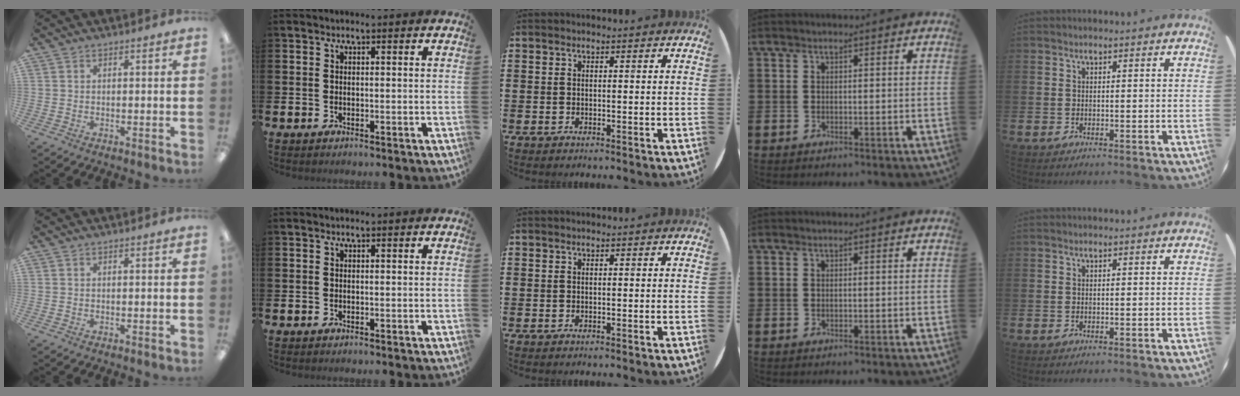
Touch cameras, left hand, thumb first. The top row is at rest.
{}